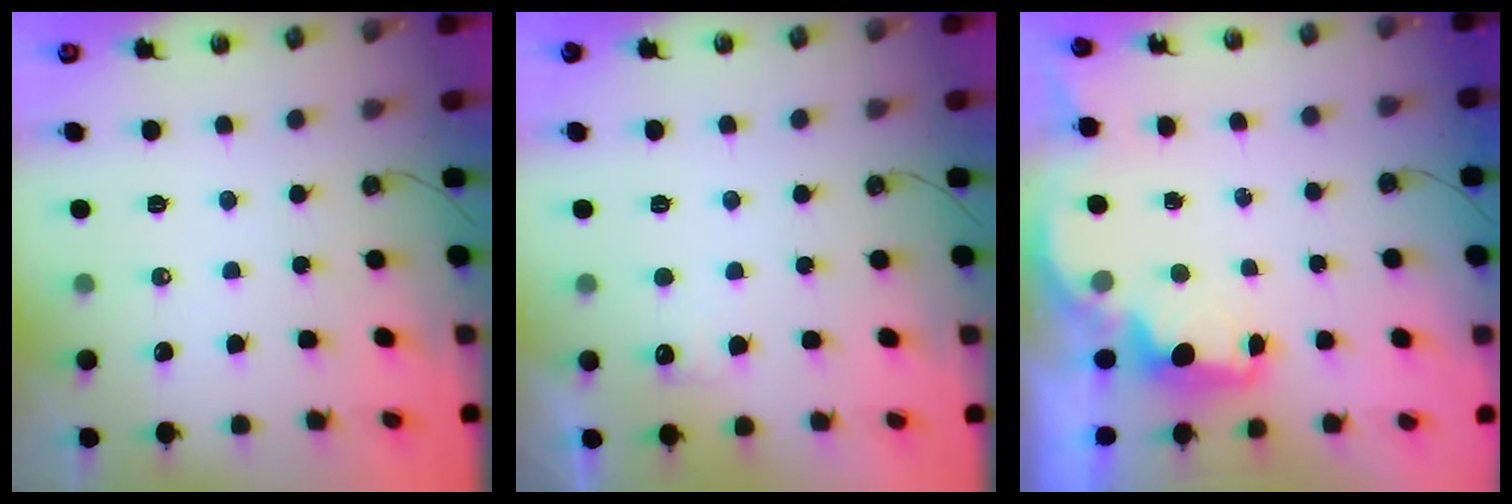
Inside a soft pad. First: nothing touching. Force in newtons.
{"total": 3.9, "press": 3.8, "slide": 1.2}
{"total": 2.5, "press": 2.3, "slide": 0.8}